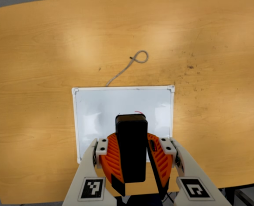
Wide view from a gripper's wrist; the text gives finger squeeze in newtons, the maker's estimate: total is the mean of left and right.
{"total": 9.5, "left": 9.3, "right": 9.7}